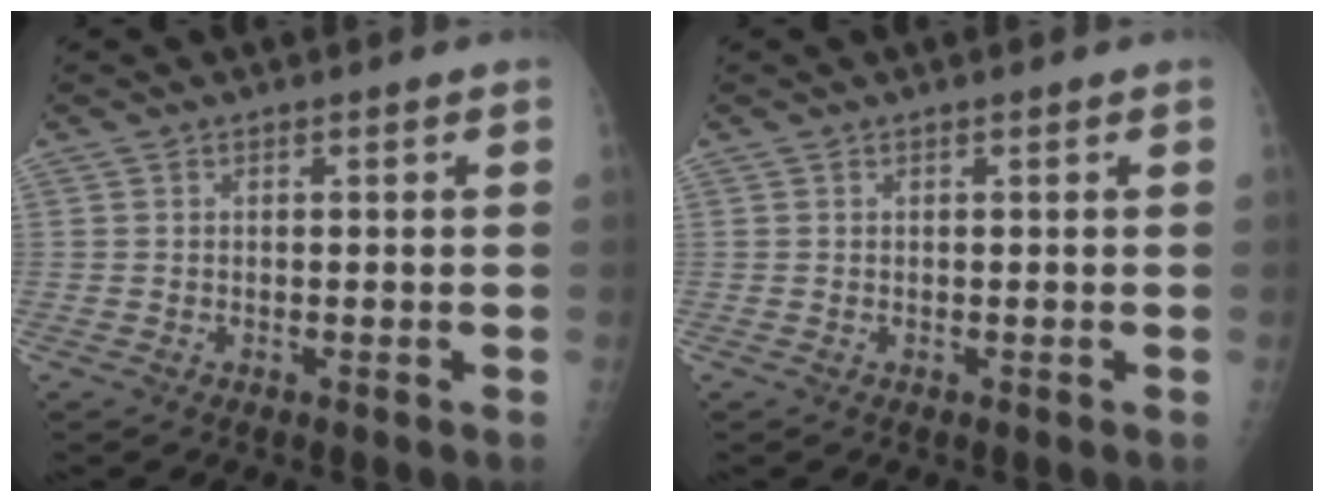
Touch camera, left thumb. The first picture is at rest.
{"total": 0.0}